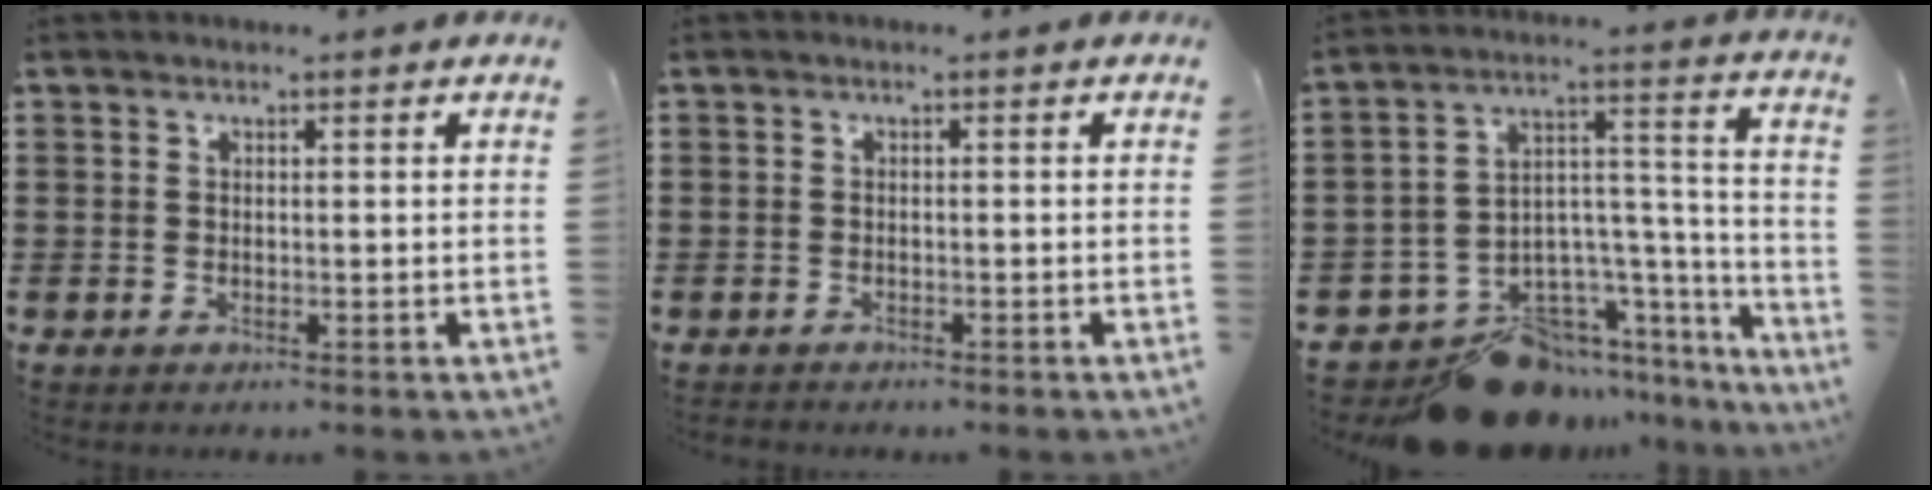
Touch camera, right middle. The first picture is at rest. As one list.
[{"total": 0.8, "force": [-0.7, 0.4, -0.2], "torque": [0.003, 0.004, -0.016]}, {"total": 12.9, "force": [-10.4, 6.5, 3.9], "torque": [-0.052, 0.041, -0.179]}]